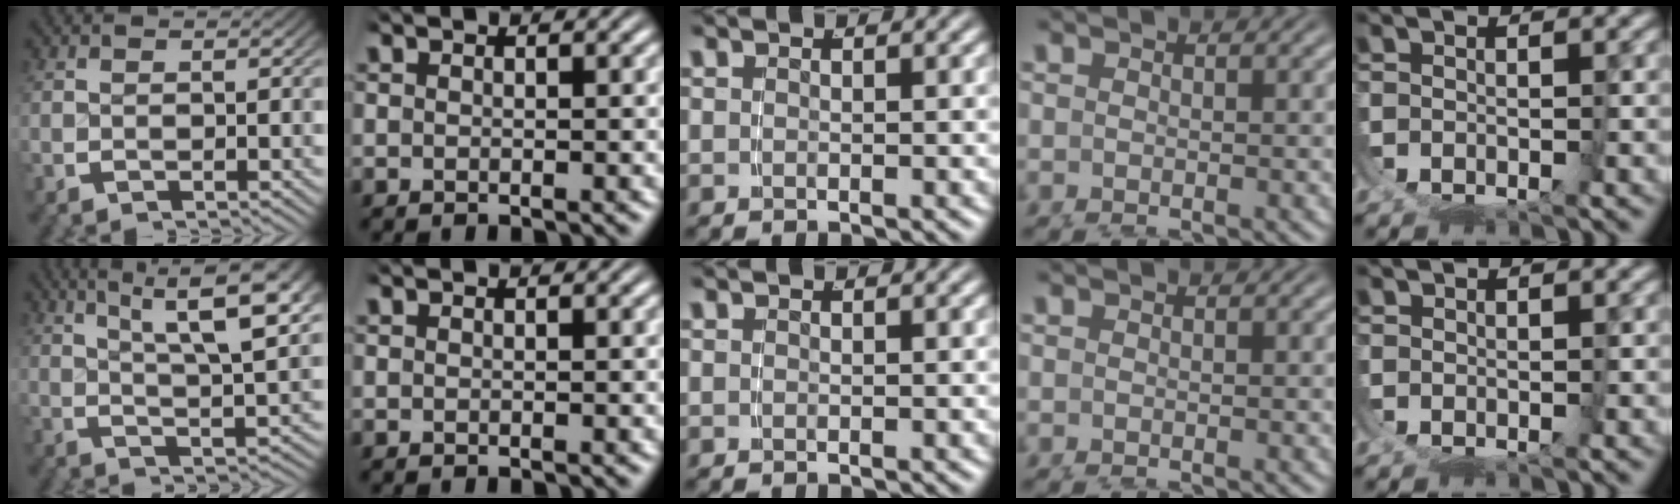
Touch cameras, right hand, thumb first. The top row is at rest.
{"thumb": {"total": 8.6, "force": [2.8, 4.0, 7.0], "torque": [-0.092, -0.003, 0.042]}, "little": {"total": 0.9, "force": [0.8, -0.4, -0.2], "torque": [0.008, 0.004, 0.013]}}